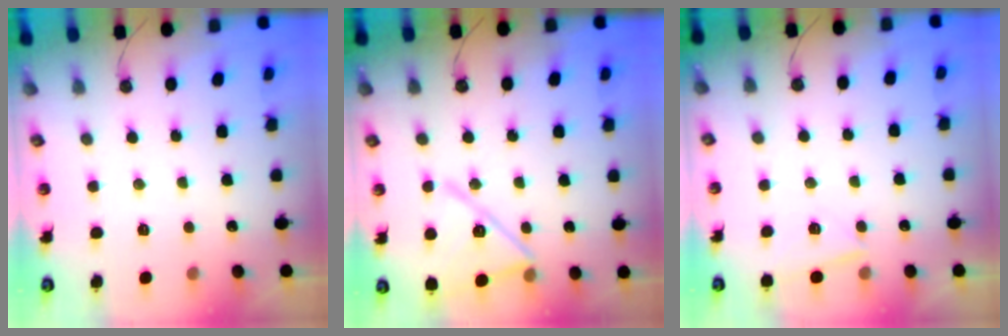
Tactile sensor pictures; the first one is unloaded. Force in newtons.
{"total": 15.0, "press": 15.0, "slide": 0.5}
{"total": 5.2, "press": 4.8, "slide": 1.8}